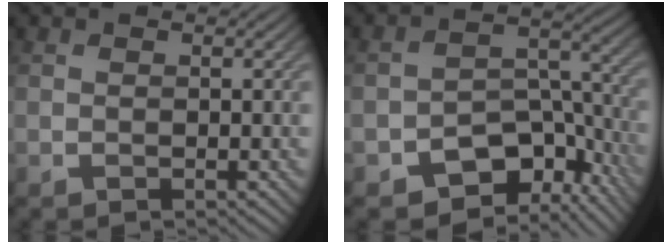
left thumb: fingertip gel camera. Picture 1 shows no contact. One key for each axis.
{"total": 10.4, "fx": -6.3, "fy": 5.8, "fz": 5.8, "tx": -0.079, "ty": -0.019, "tz": -0.103}